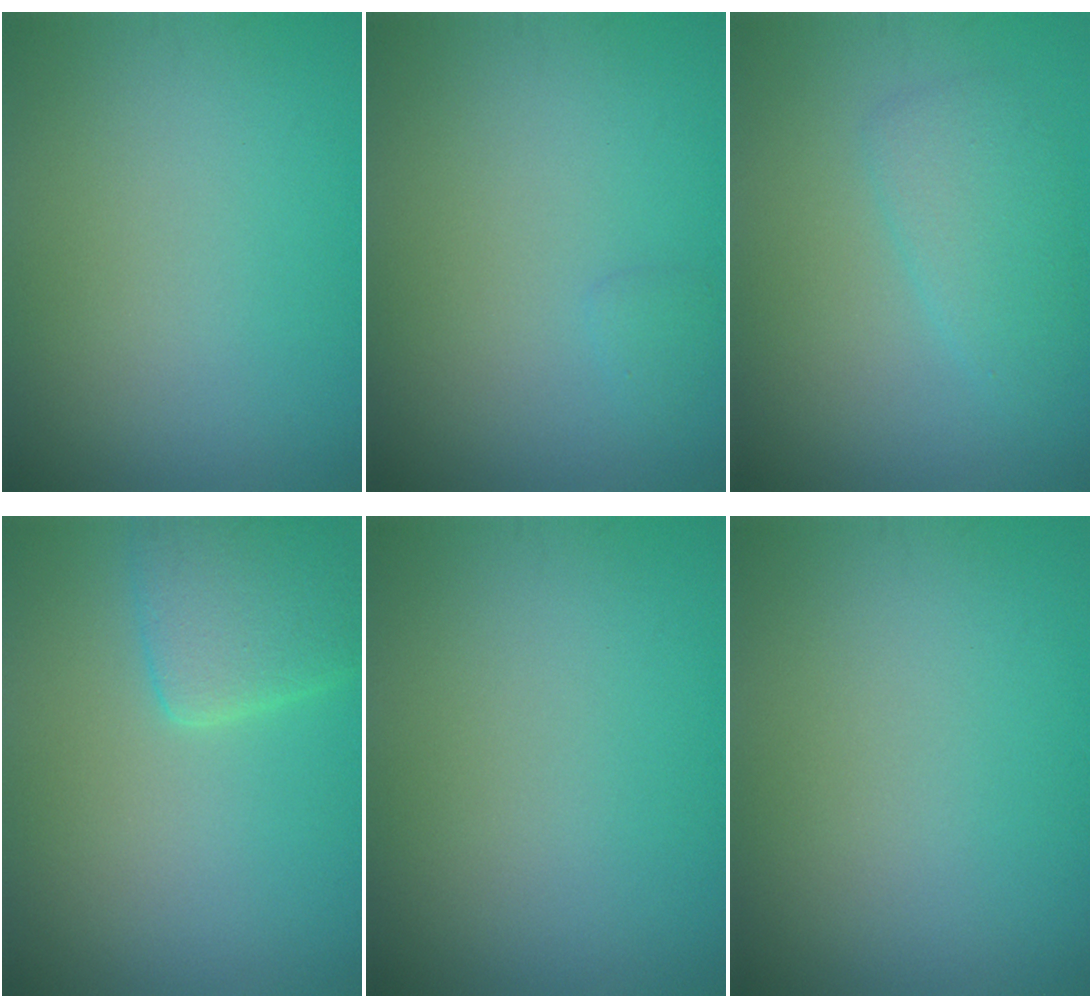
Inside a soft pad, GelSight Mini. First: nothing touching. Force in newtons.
{"total": 0.6, "press": 0.6, "slide": 0.1}
{"total": 2.6, "press": 2.6, "slide": 0.1}
{"total": 3.6, "press": 3.6, "slide": 0.2}
{"total": 0.0}
{"total": 0.0}